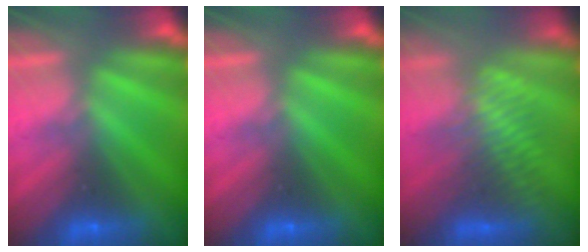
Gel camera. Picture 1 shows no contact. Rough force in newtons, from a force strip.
{"total": 0.0}
{"total": 3.0}